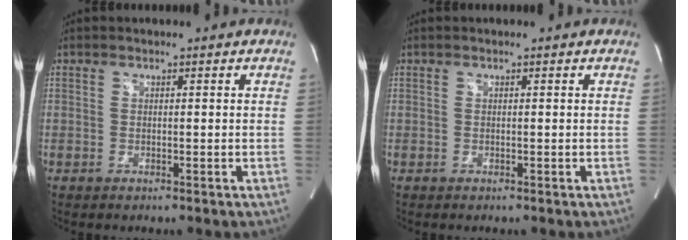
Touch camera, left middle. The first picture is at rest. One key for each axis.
{"total": 0.0}